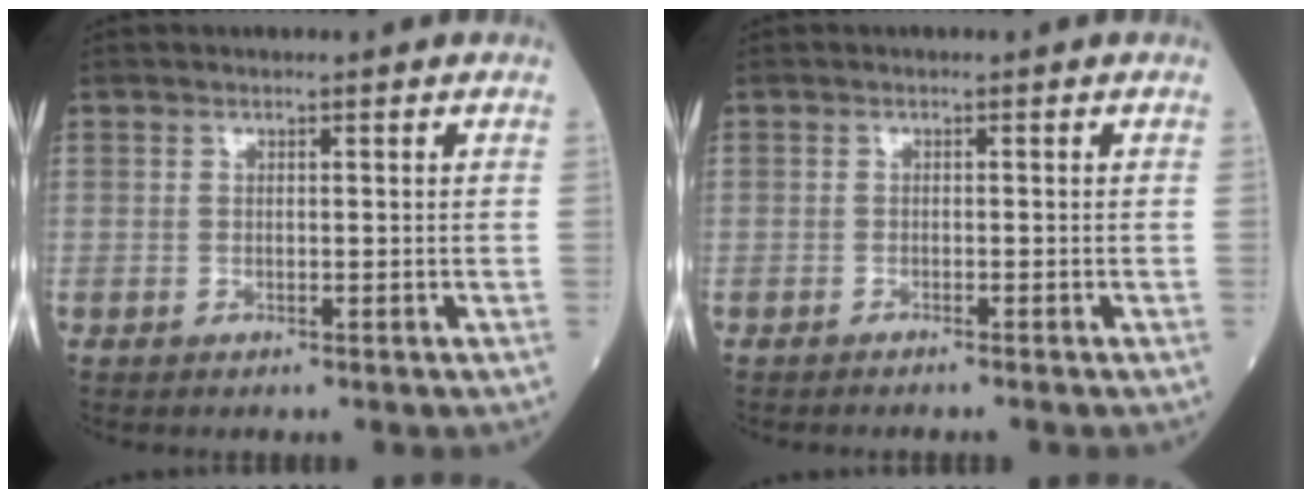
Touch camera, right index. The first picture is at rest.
{"total": 1.7, "force": [-1.5, -0.3, 0.8], "torque": [-0.011, 0.001, -0.019]}